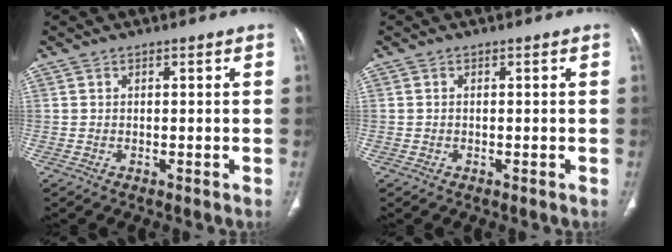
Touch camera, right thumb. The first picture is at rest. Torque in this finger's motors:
{"motor_torque": [0.31, 0.10, -0.27, 0.23, 0.04]}